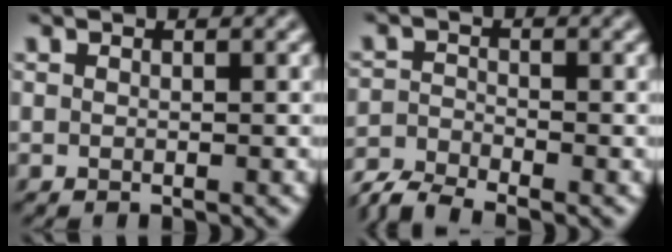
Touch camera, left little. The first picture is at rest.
{"total": 3.9, "force": [-3.6, 0.9, 1.2], "torque": [-0.025, -0.006, -0.082]}